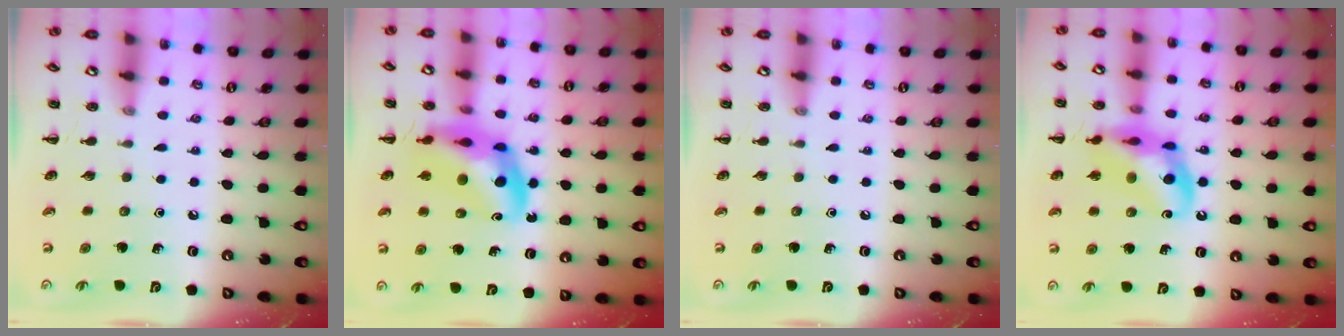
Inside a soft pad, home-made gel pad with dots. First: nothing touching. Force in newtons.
{"total": 12.5, "press": 12.1, "slide": 3.4}
{"total": 0.0}
{"total": 14.4, "press": 14.2, "slide": 2.8}